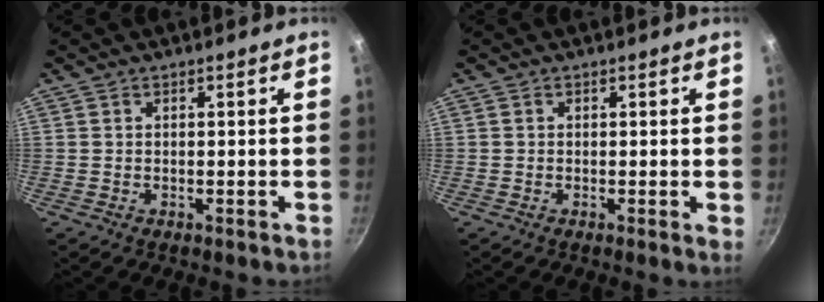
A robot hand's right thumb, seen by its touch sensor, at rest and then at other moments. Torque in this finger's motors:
{"motor_torque": [-0.35, -0.36, -0.34, 0.08, 0.04]}